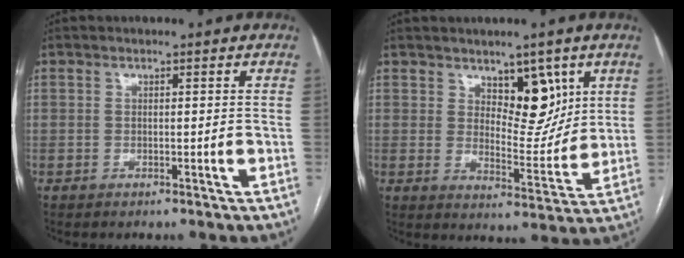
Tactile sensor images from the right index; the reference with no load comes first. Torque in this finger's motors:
{"motor_torque": [0.05, 0.20, 0.00, 0.00]}